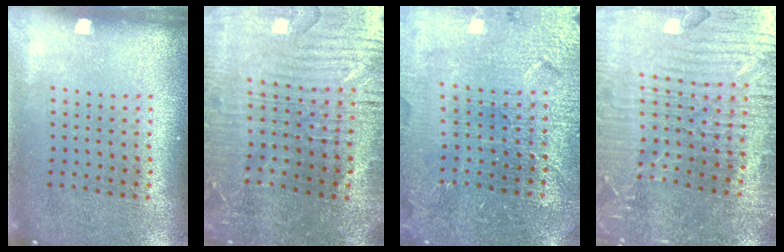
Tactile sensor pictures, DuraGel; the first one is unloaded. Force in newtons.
{"total": 3.3, "press": 3.2, "slide": 0.7}
{"total": 4.2, "press": 4.0, "slide": 1.3}
{"total": 4.1, "press": 3.9, "slide": 1.1}